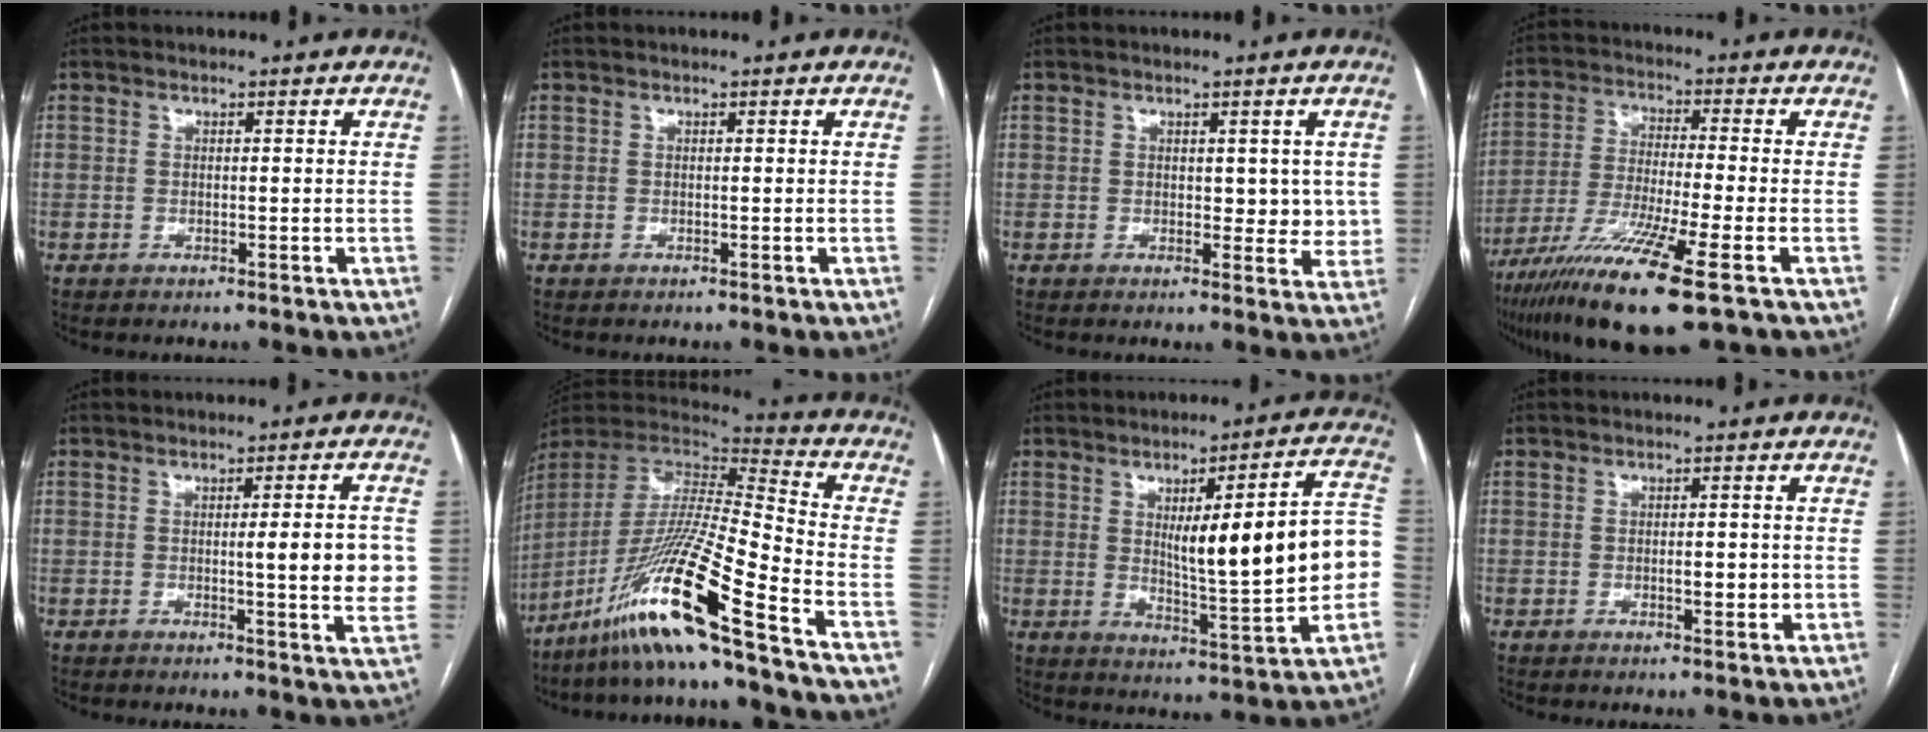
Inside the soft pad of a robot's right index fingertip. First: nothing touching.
{"total": 0.0}
{"total": 4.2, "force": [0.7, 2.5, 3.3], "torque": [-0.026, 0.000, 0.010]}
{"total": 14.8, "force": [-8.5, -0.1, 12.1], "torque": [-0.247, -0.041, -0.155]}
{"total": 7.8, "force": [-0.2, 0.8, 7.8], "torque": [-0.092, -0.001, -0.005]}
{"total": 21.2, "force": [-13.8, -1.4, 16.0], "torque": [-0.355, -0.030, -0.265]}
{"total": 17.6, "force": [0.6, 2.4, 17.5], "torque": [-0.230, 0.020, 0.018]}
{"total": 2.5, "force": [-0.4, 0.8, 2.4], "torque": [-0.038, -0.001, -0.002]}